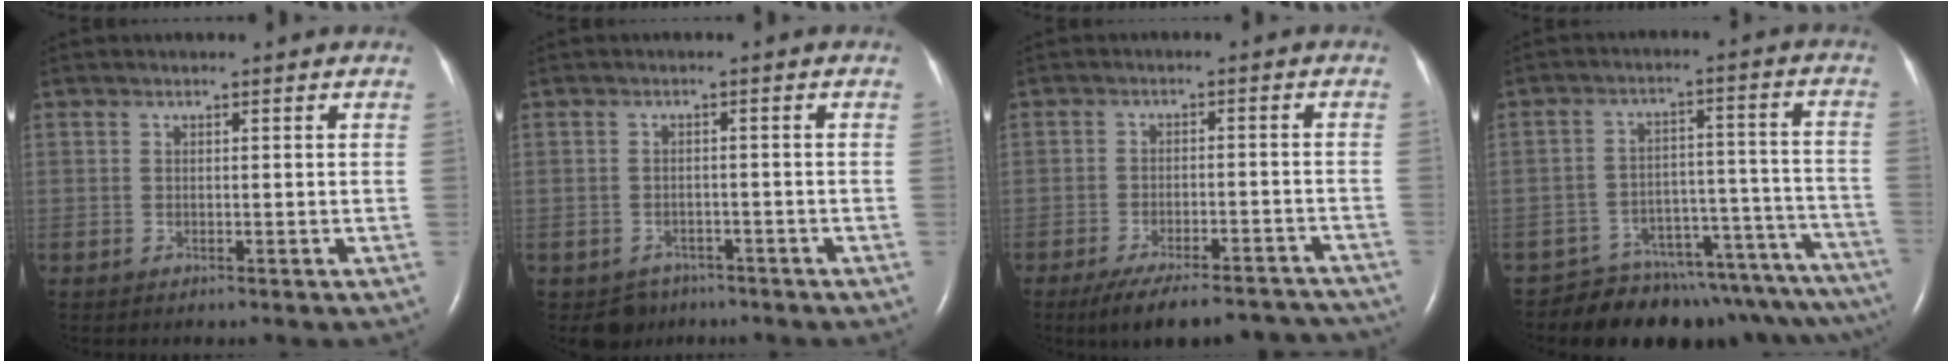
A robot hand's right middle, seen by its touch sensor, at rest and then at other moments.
{"total": 3.4, "force": [-2.6, 2.3, 0.0], "torque": [-0.004, 0.006, -0.036]}
{"total": 16.2, "force": [-14.5, 3.8, 6.2], "torque": [-0.085, 0.006, -0.194]}
{"total": 19.3, "force": [-18.2, 5.2, 4.0], "torque": [0.006, 0.052, -0.229]}